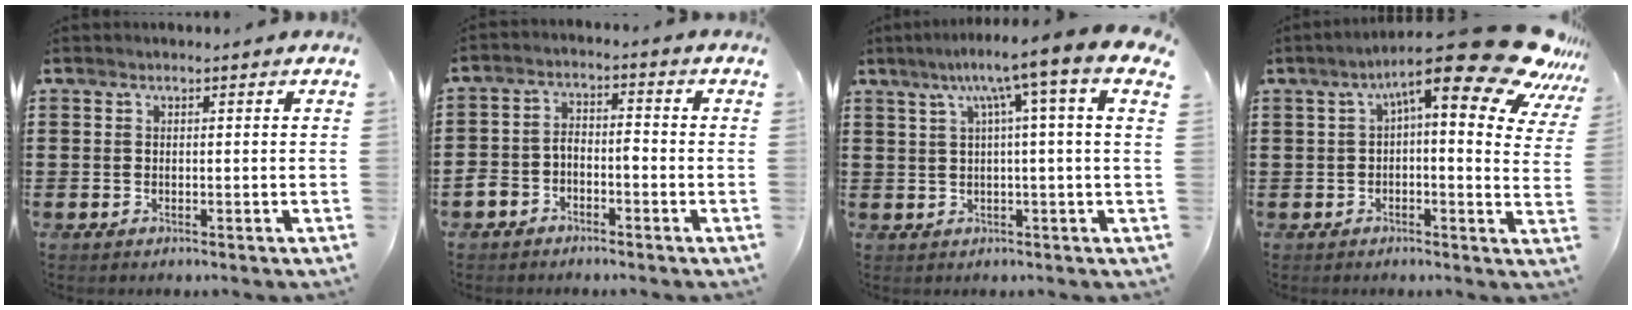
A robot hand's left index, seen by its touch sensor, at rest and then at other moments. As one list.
[{"total": 3.8, "force": [-2.9, 1.7, 1.6], "torque": [-0.040, 0.006, -0.063]}, {"total": 7.4, "force": [2.4, -0.7, 6.9], "torque": [-0.139, -0.008, 0.028]}, {"total": 15.7, "force": [9.3, 3.2, 12.2], "torque": [-0.188, -0.054, 0.143]}]